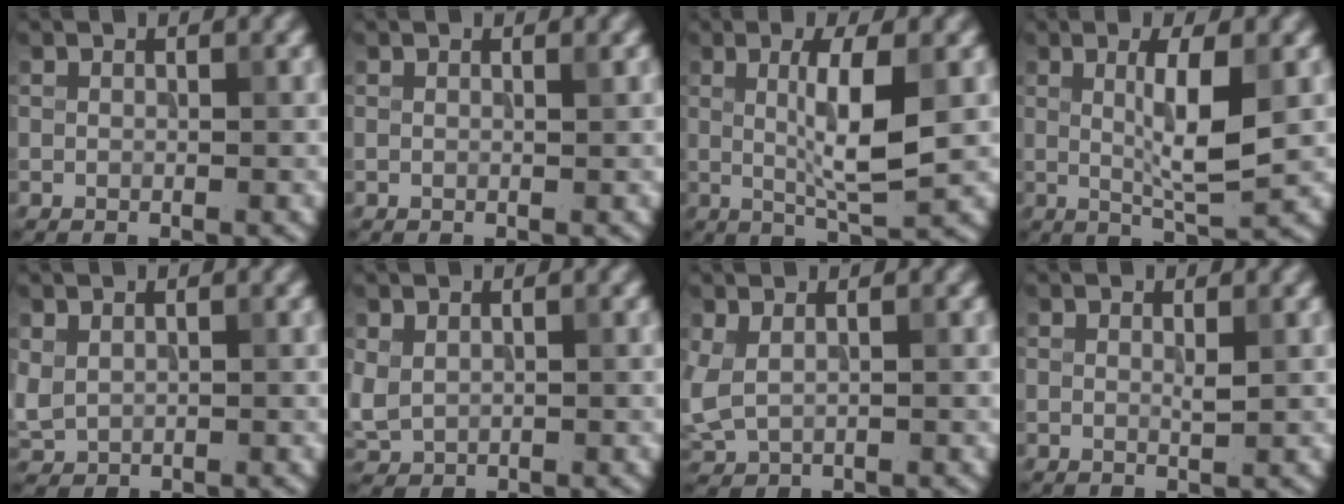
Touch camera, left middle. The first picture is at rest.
{"total": 0.0}
{"total": 5.4, "force": [0.6, 1.0, 5.3], "torque": [-0.094, -0.004, 0.013]}
{"total": 4.9, "force": [0.6, 0.9, 4.7], "torque": [-0.082, -0.006, 0.014]}
{"total": 1.5, "force": [0.5, 1.1, 0.8], "torque": [-0.022, -0.001, 0.016]}
{"total": 1.9, "force": [0.4, 1.5, 1.1], "torque": [-0.031, -0.002, 0.013]}
{"total": 2.2, "force": [0.7, 1.3, 1.6], "torque": [-0.046, -0.001, 0.022]}
{"total": 0.7, "force": [0.3, 0.0, 0.6], "torque": [-0.010, -0.003, 0.004]}